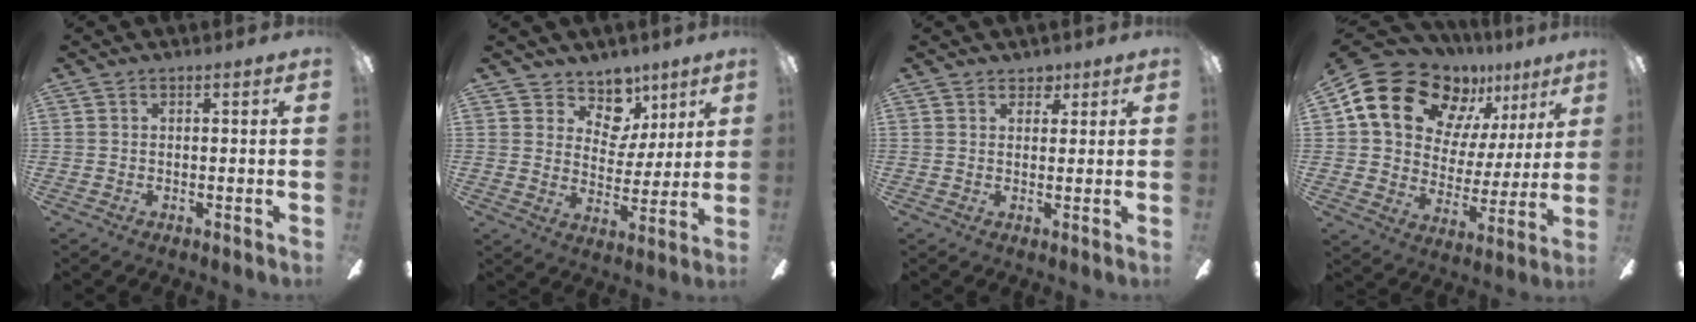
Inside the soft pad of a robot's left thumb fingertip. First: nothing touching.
{"total": 9.8, "force": [6.6, 6.8, 2.7], "torque": [-0.049, -0.052, 0.128]}
{"total": 2.8, "force": [2.0, 1.9, 0.7], "torque": [0.004, -0.008, 0.033]}
{"total": 19.1, "force": [11.5, 12.7, 8.5], "torque": [-0.155, -0.062, 0.223]}